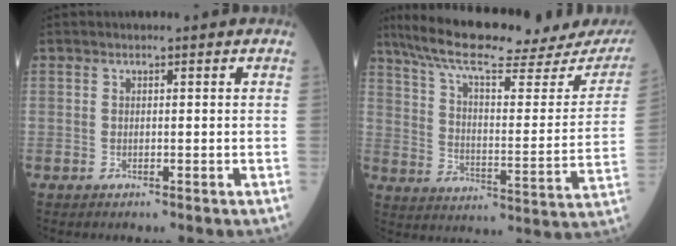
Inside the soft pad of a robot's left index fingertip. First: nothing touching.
{"total": 27.5, "force": [23.4, 4.3, 13.9], "torque": [-0.228, -0.021, 0.318]}